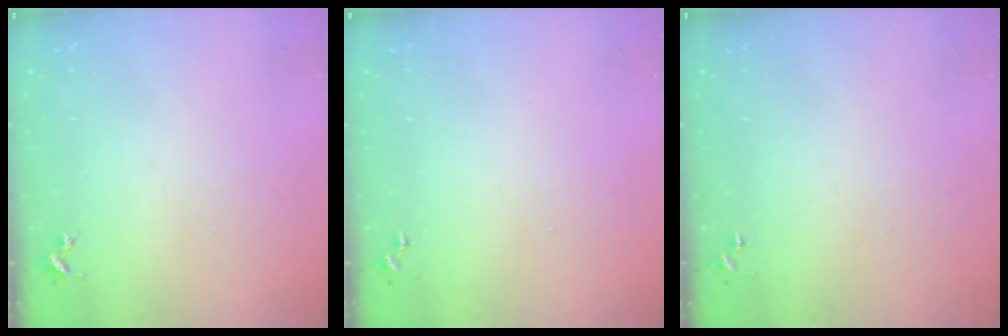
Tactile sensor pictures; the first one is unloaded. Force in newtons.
{"total": 0.0}
{"total": 0.0}